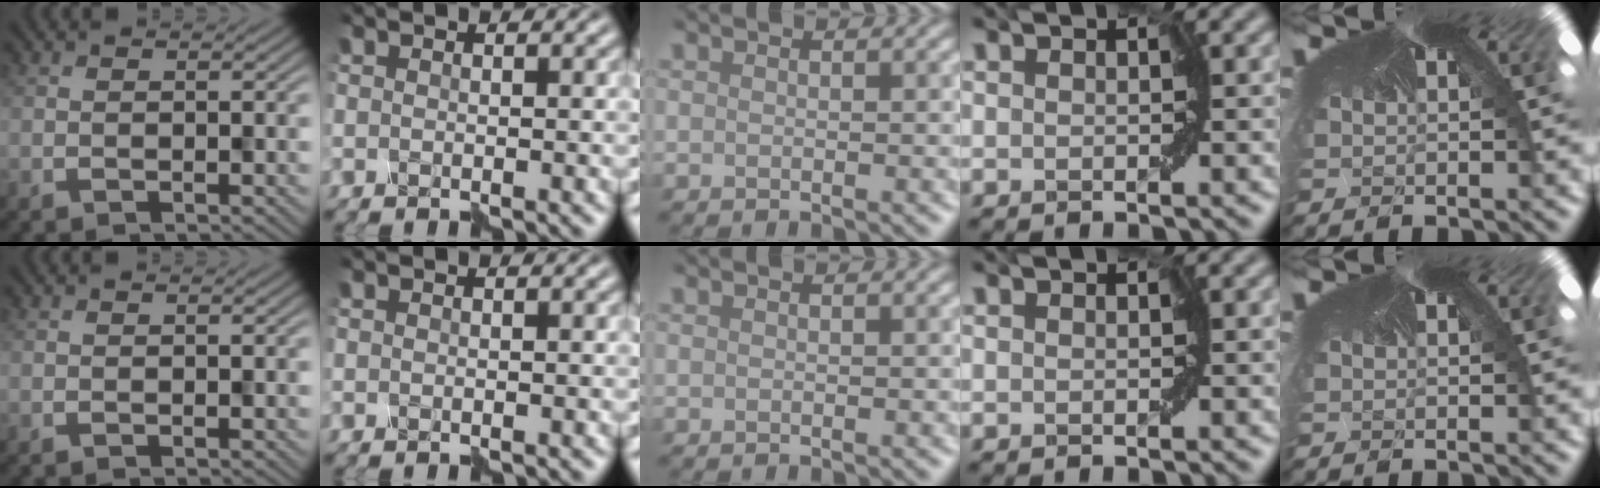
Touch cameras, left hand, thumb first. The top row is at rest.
{}